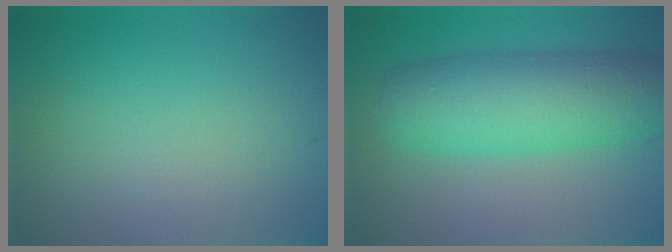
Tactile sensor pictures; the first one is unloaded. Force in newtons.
{"total": 8.4, "press": 8.4, "slide": 0.2}